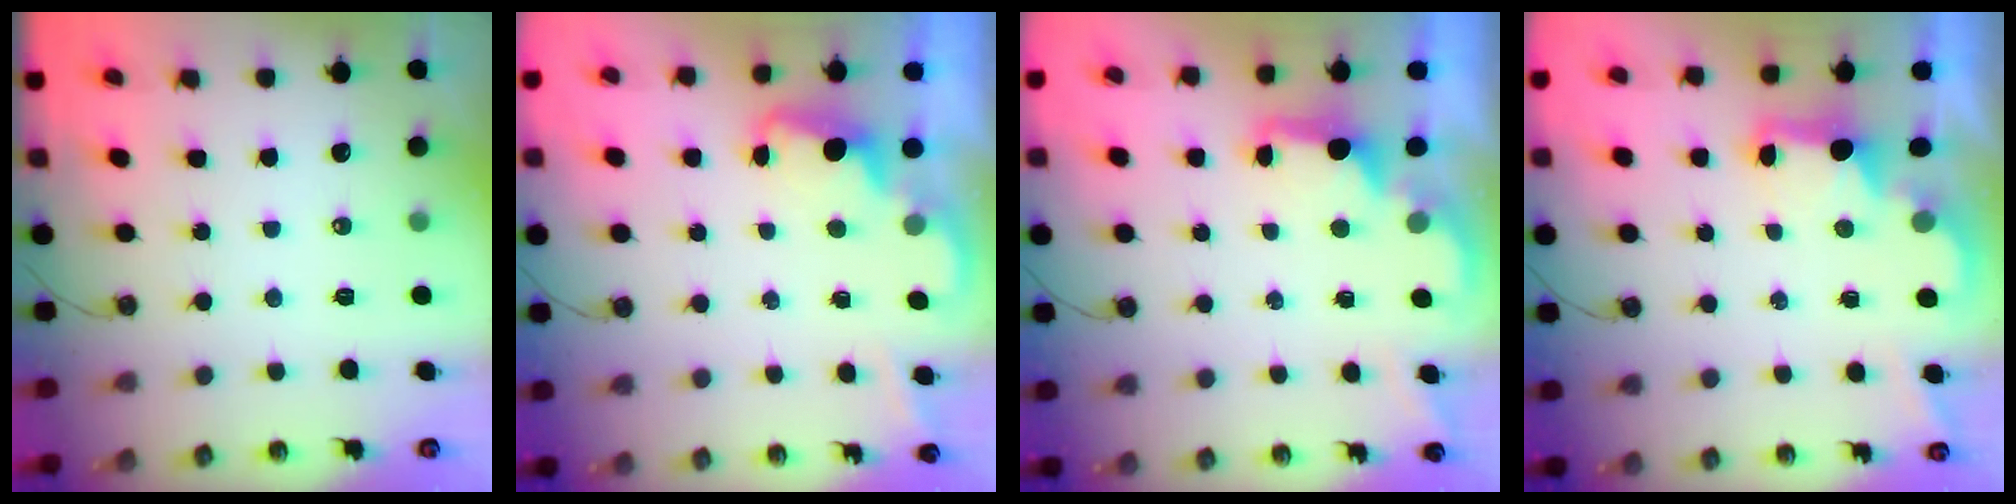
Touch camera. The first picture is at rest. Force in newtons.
{"total": 2.0, "press": 1.9, "slide": 0.6}
{"total": 2.2, "press": 2.1, "slide": 0.8}
{"total": 2.3, "press": 2.2, "slide": 0.8}